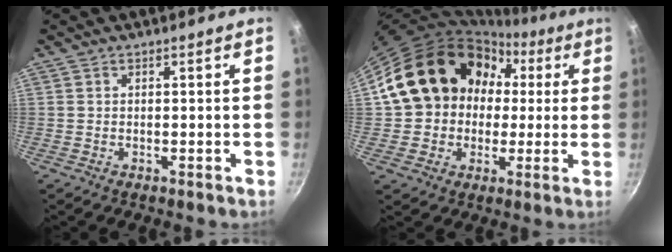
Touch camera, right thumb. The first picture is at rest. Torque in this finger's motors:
{"motor_torque": [-0.63, 3.16, 1.04, -0.73, 0.67]}